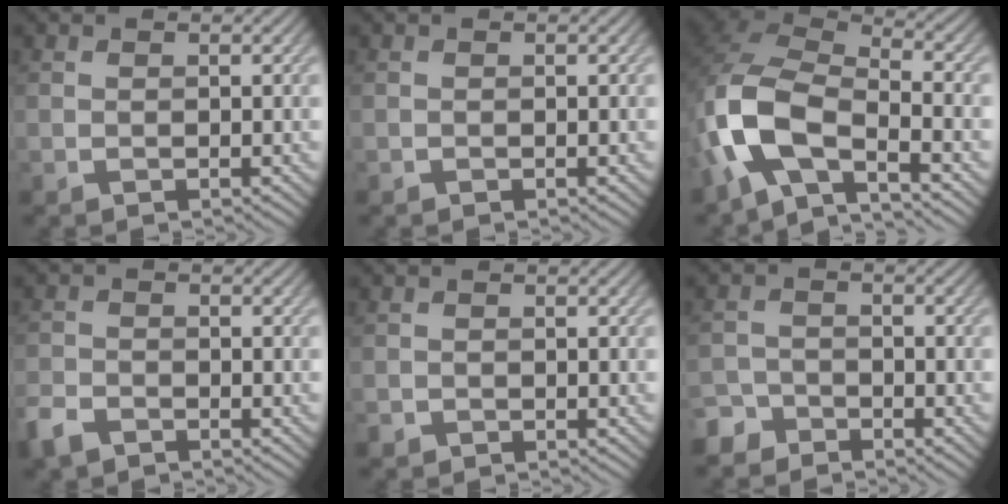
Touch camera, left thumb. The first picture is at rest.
{"total": 0.0}
{"total": 12.4, "force": [-5.7, 5.6, 9.5], "torque": [-0.208, -0.010, -0.128]}
{"total": 3.5, "force": [-2.7, 1.7, 1.4], "torque": [-0.033, -0.008, -0.065]}
{"total": 1.0, "force": [-0.8, 0.7, 0.2], "torque": [-0.004, -0.005, -0.017]}
{"total": 3.2, "force": [-2.7, 1.6, 0.2], "torque": [0.002, 0.002, -0.063]}